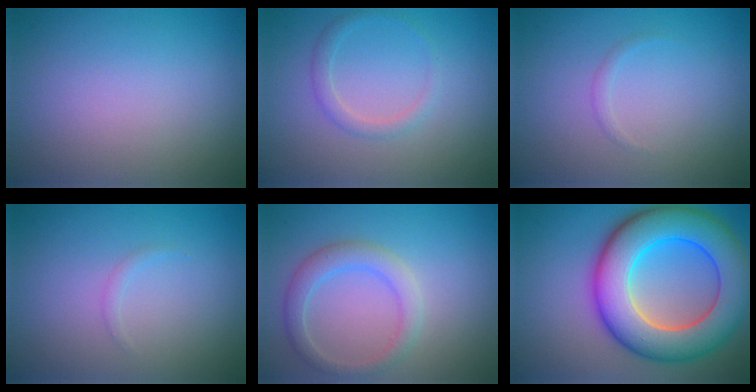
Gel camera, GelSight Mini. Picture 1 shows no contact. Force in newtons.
{"total": 1.5, "press": 1.5, "slide": 0.2}
{"total": 0.6, "press": 0.6, "slide": 0.1}
{"total": 0.6, "press": 0.6, "slide": 0.1}
{"total": 2.7, "press": 2.7, "slide": 0.2}
{"total": 11.7, "press": 11.7, "slide": 0.3}